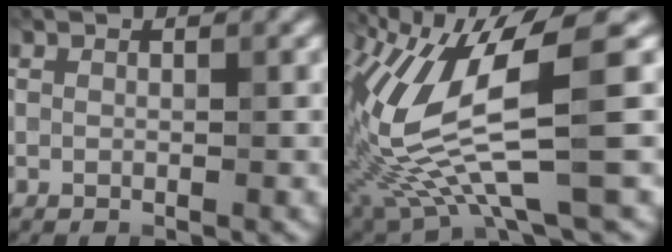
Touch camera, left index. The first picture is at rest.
{"total": 11.9, "force": [-0.2, 2.9, 11.5], "torque": [-0.248, -0.014, 0.021]}